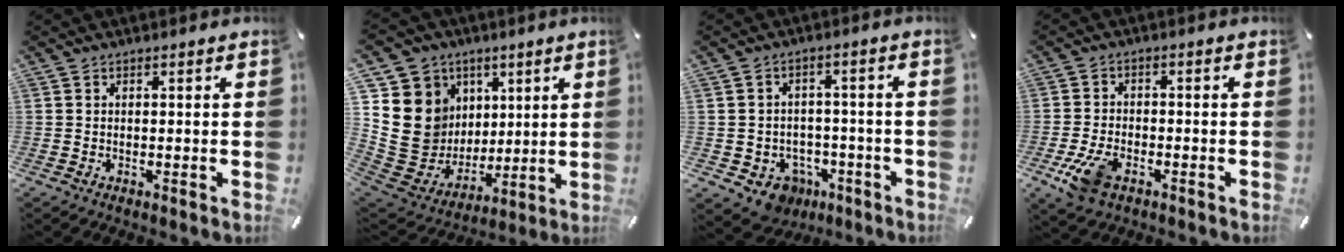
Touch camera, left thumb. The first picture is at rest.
{"total": 15.8, "force": [2.6, 15.2, 3.5], "torque": [-0.050, -0.036, 0.079]}
{"total": 6.9, "force": [-3.5, 5.7, 1.8], "torque": [-0.027, 0.025, -0.060]}
{"total": 7.8, "force": [-3.8, 4.3, 5.2], "torque": [-0.117, 0.008, -0.069]}